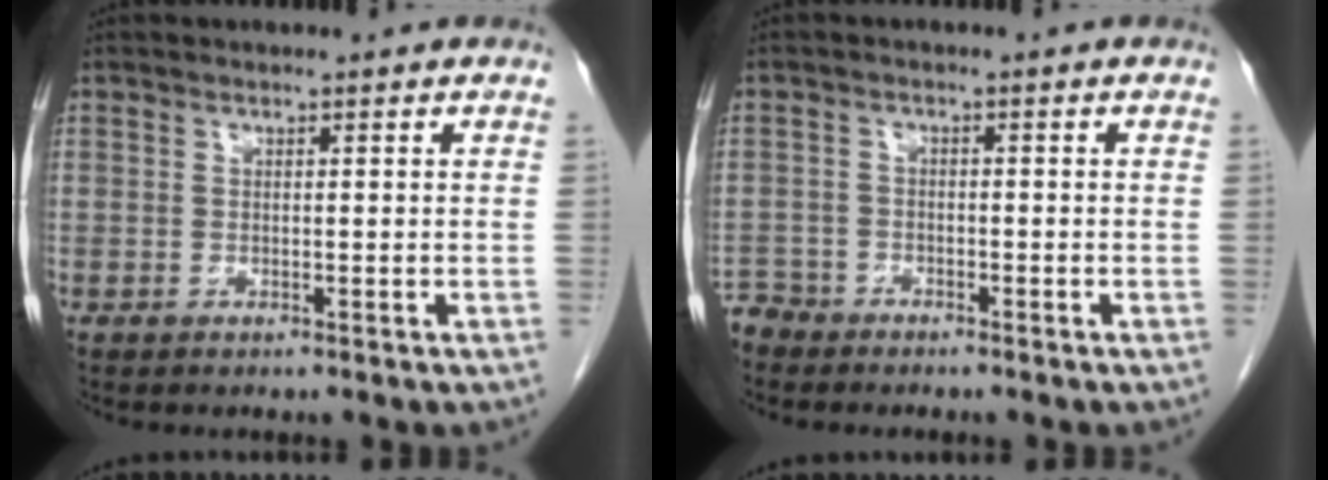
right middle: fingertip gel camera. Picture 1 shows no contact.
{"total": 2.9, "force": [-2.7, 1.0, -0.6], "torque": [0.013, -0.002, -0.054]}